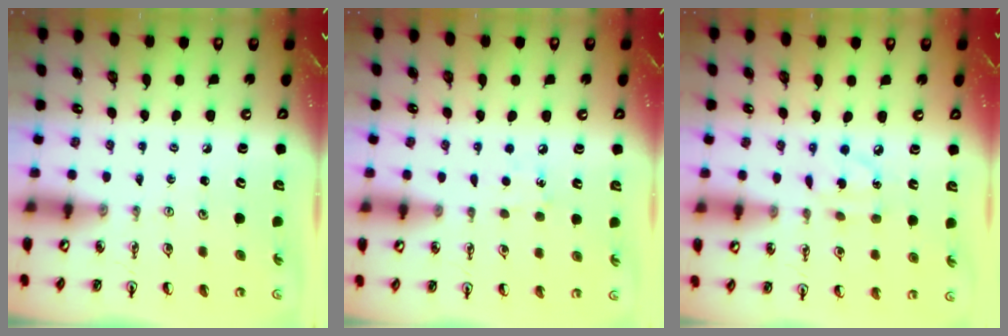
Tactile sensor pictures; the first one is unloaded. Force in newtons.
{"total": 6.2, "press": 6.2, "slide": 0.8}
{"total": 4.3, "press": 4.3, "slide": 0.3}